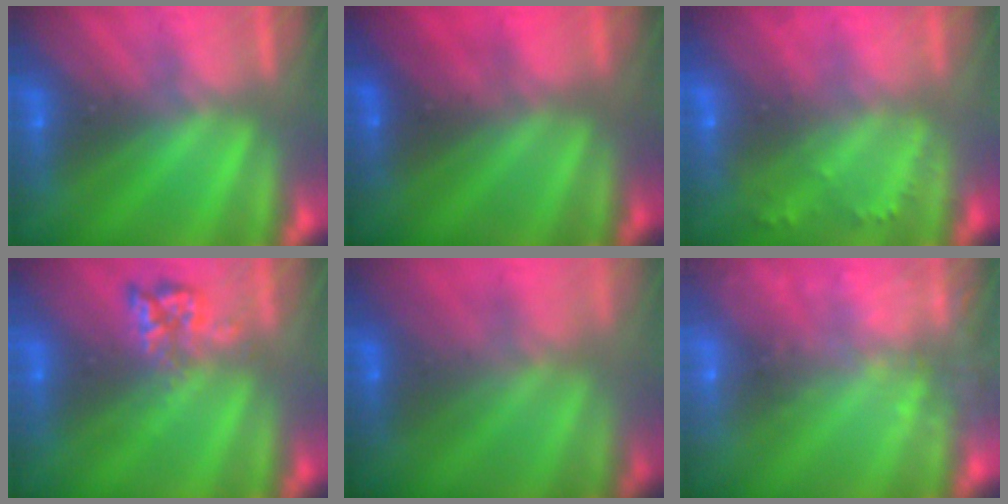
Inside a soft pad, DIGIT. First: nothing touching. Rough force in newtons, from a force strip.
{"total": 2.2}
{"total": 2.2}
{"total": 2.4}
{"total": 3.3}
{"total": 8.3}